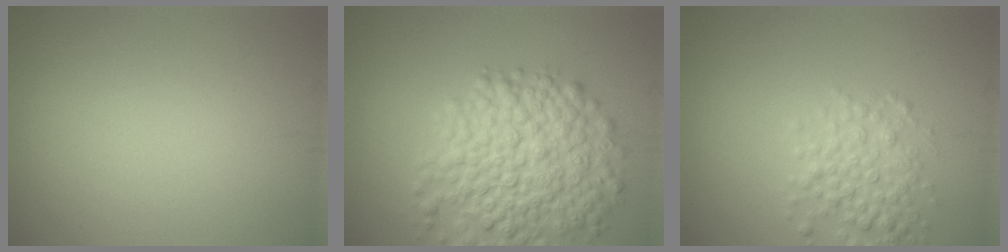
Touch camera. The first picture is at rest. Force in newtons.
{"total": 9.0, "press": 9.0, "slide": 0.4}
{"total": 3.5, "press": 3.5, "slide": 0.1}